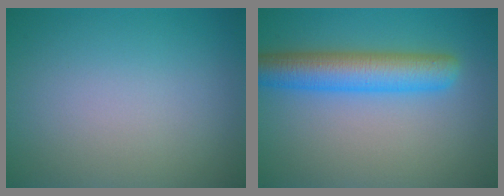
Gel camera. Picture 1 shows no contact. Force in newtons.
{"total": 6.1, "press": 6.1, "slide": 0.1}